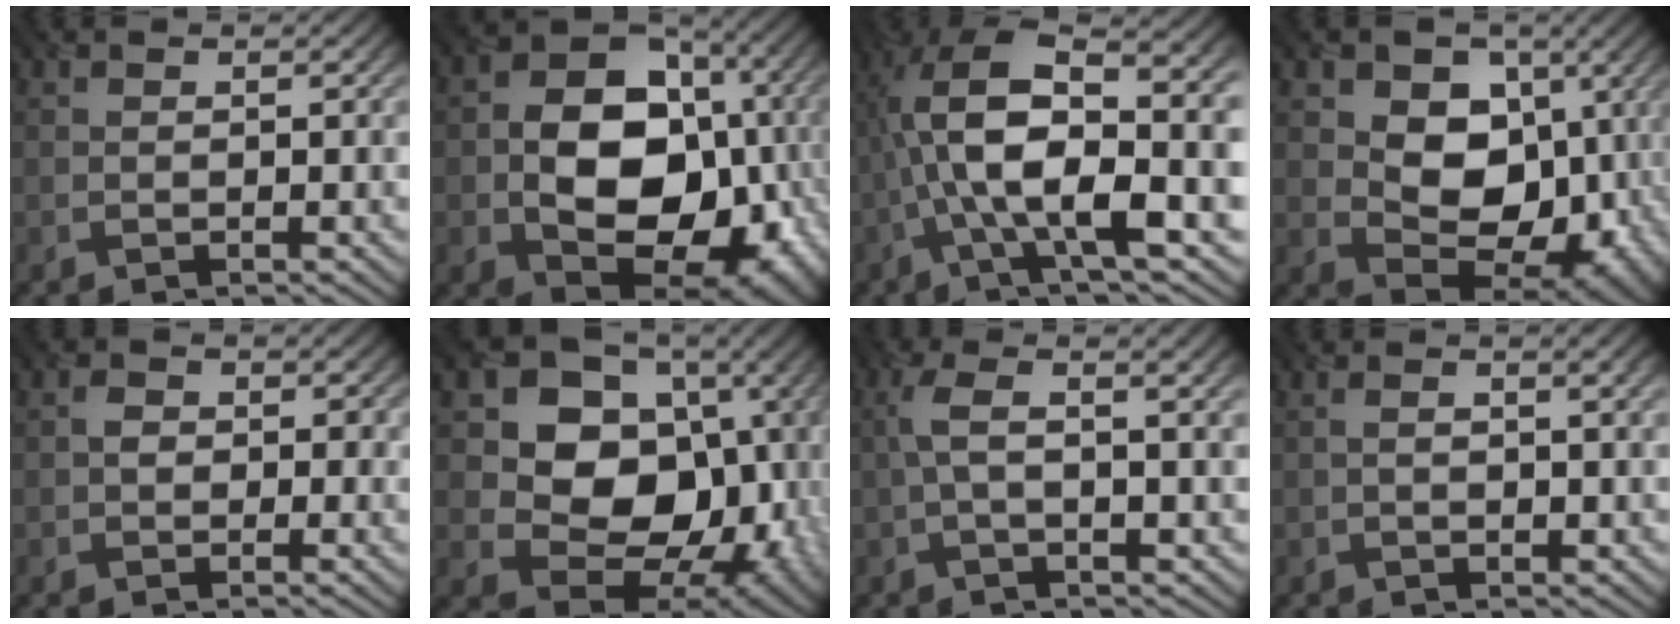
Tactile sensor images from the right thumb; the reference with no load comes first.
{"total": 17.1, "force": [-2.0, 12.4, 11.6], "torque": [-0.164, -0.030, -0.016]}
{"total": 16.9, "force": [0.0, 6.3, 15.7], "torque": [-0.266, 0.019, -0.001]}
{"total": 13.8, "force": [1.4, 10.5, 8.9], "torque": [-0.139, -0.009, 0.030]}
{"total": 1.8, "force": [-0.1, 1.6, 0.8], "torque": [-0.014, -0.002, -0.006]}
{"total": 17.8, "force": [2.8, 13.7, 10.9], "torque": [-0.188, -0.020, 0.084]}
{"total": 5.4, "force": [0.8, 1.4, 5.2], "torque": [-0.109, 0.012, 0.009]}
{"total": 2.7, "force": [0.4, 0.9, 2.5], "torque": [-0.040, -0.001, 0.011]}